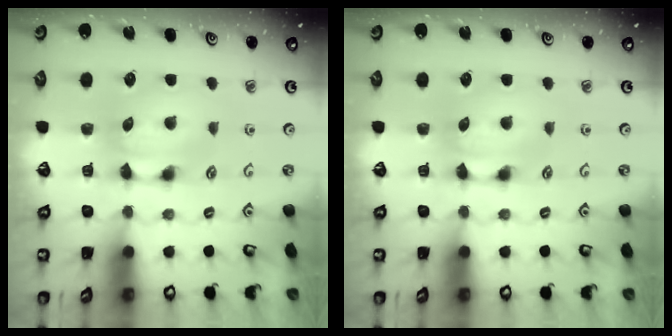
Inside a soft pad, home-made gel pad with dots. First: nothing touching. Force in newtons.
{"total": 0.0}